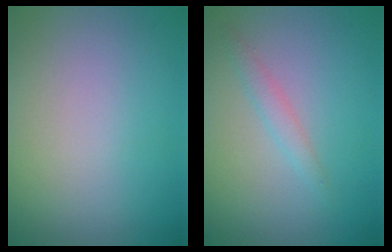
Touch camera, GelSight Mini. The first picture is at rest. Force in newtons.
{"total": 1.4, "press": 1.4, "slide": 0.1}